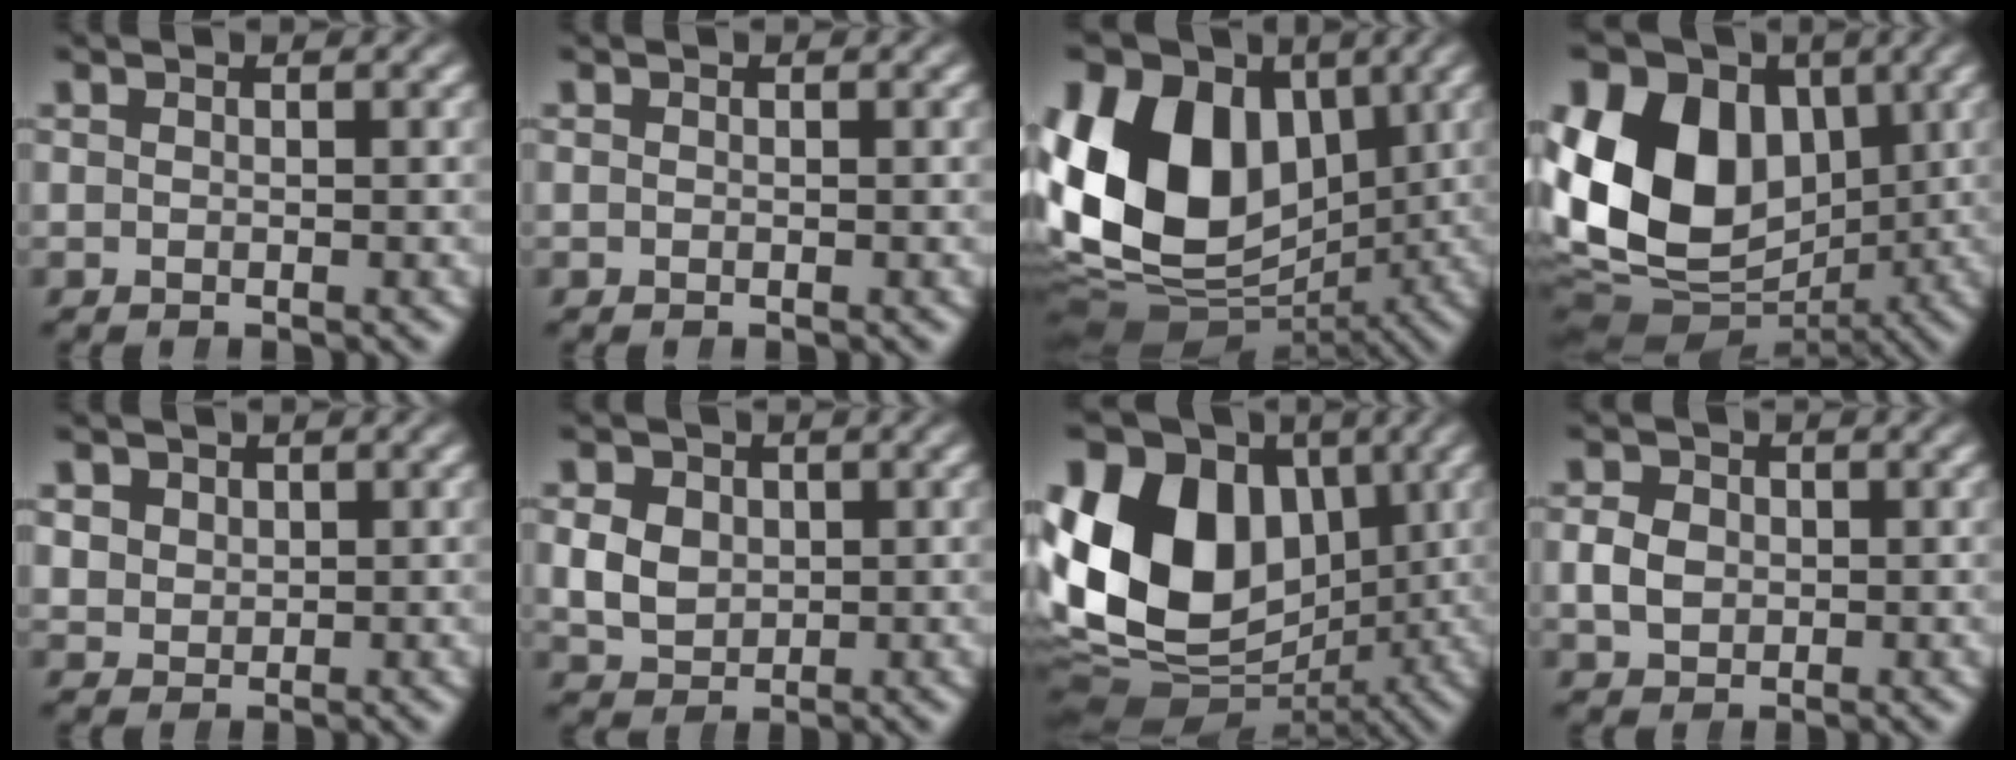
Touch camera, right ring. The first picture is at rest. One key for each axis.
{"total": 0.0}
{"total": 20.8, "fx": 0.0, "fy": 15.8, "fz": 13.5, "tx": -0.264, "ty": -0.052, "tz": 0.017}
{"total": 18.7, "fx": 0.6, "fy": 14.5, "fz": 11.8, "tx": -0.227, "ty": -0.038, "tz": 0.019}
{"total": 2.5, "fx": 1.1, "fy": 2.0, "fz": 0.9, "tx": -0.021, "ty": -0.005, "tz": 0.031}
{"total": 5.6, "fx": 0.3, "fy": 4.9, "fz": 2.6, "tx": -0.056, "ty": -0.013, "tz": 0.014}
{"total": 20.7, "fx": 0.7, "fy": 15.7, "fz": 13.5, "tx": -0.248, "ty": -0.040, "tz": 0.023}
{"total": 2.5, "fx": -0.1, "fy": 2.1, "fz": 1.4, "tx": -0.025, "ty": -0.003, "tz": 0.005}